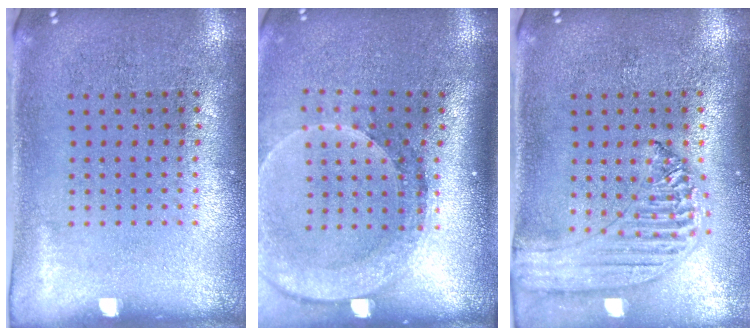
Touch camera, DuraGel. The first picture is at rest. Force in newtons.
{"total": 2.6, "press": 2.0, "slide": 1.6}
{"total": 1.3, "press": 1.2, "slide": 0.2}